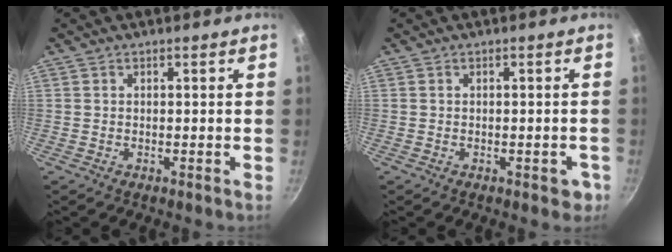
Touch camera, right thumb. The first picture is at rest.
{"total": 2.8, "force": [-1.1, 1.4, 2.1], "torque": [-0.012, 0.006, -0.013]}